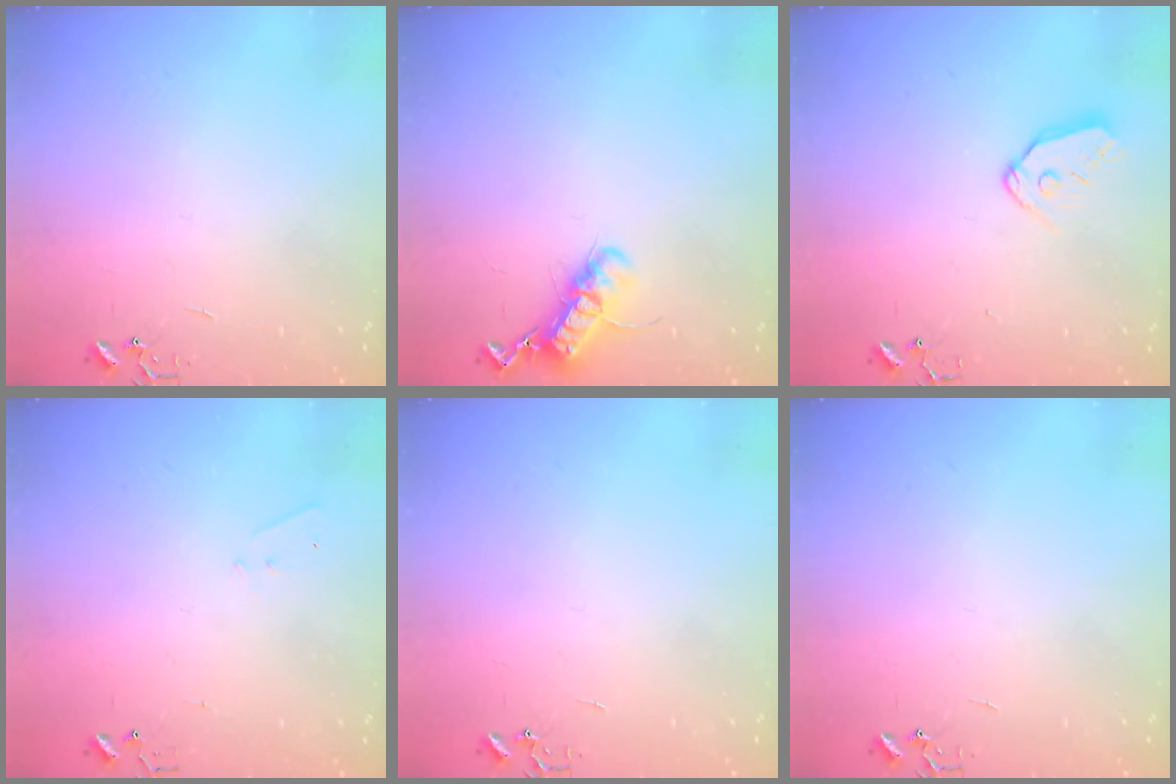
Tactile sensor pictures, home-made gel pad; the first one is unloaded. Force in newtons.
{"total": 12.2, "press": 12.2, "slide": 0.9}
{"total": 9.0, "press": 8.9, "slide": 0.9}
{"total": 4.2, "press": 4.1, "slide": 0.6}
{"total": 0.0}
{"total": 0.0}